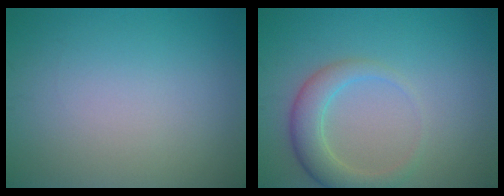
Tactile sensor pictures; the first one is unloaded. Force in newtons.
{"total": 3.7, "press": 3.7, "slide": 0.4}